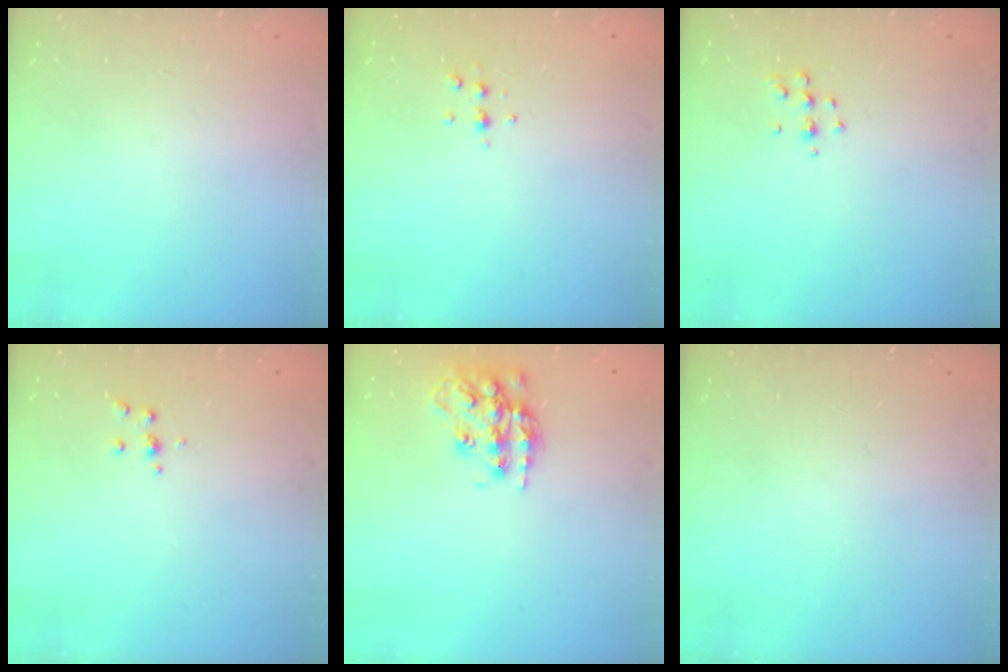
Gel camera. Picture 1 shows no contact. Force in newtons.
{"total": 4.7, "press": 4.4, "slide": 1.6}
{"total": 4.7, "press": 4.6, "slide": 0.8}
{"total": 4.0, "press": 3.9, "slide": 0.9}
{"total": 14.9, "press": 14.8, "slide": 0.8}
{"total": 0.0}